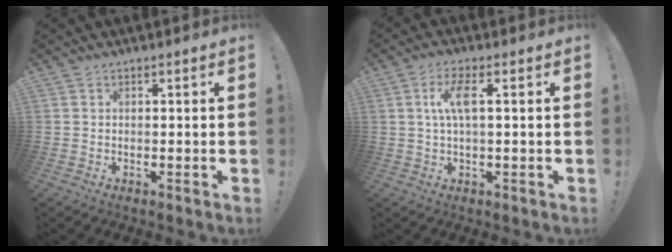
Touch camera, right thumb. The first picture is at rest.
{"total": 6.4, "force": [1.2, 1.6, 6.1], "torque": [-0.112, 0.005, 0.017]}